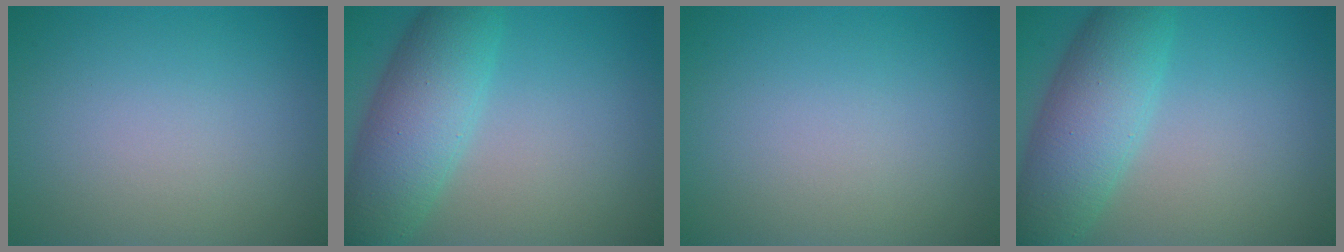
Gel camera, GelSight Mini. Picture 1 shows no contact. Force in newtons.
{"total": 6.9, "press": 6.9, "slide": 0.3}
{"total": 0.0}
{"total": 6.9, "press": 6.9, "slide": 0.3}